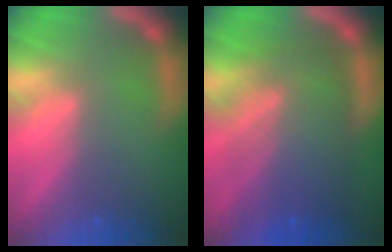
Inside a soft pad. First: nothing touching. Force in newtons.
{"total": 10.1}